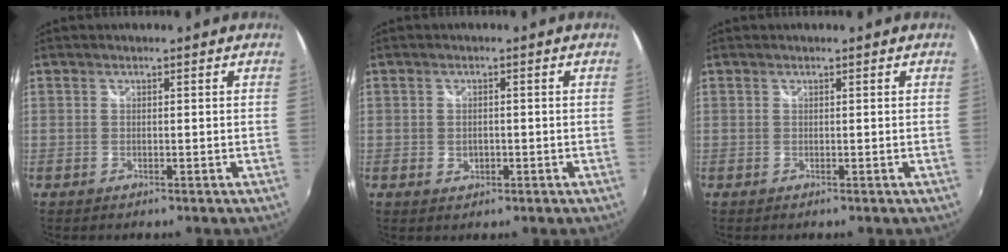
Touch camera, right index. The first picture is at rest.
{"total": 2.4, "force": [-0.6, 1.8, 1.4], "torque": [-0.025, -0.001, -0.009]}
{"total": 0.0}